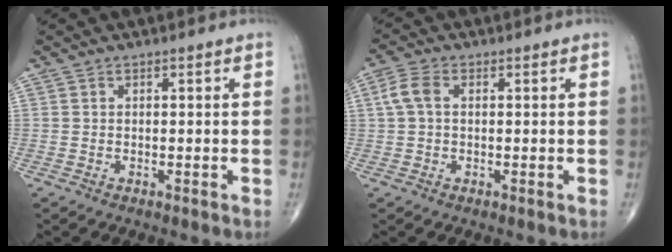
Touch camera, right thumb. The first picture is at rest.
{"total": 4.1, "force": [0.7, 2.5, 3.1], "torque": [-0.076, 0.013, 0.010]}